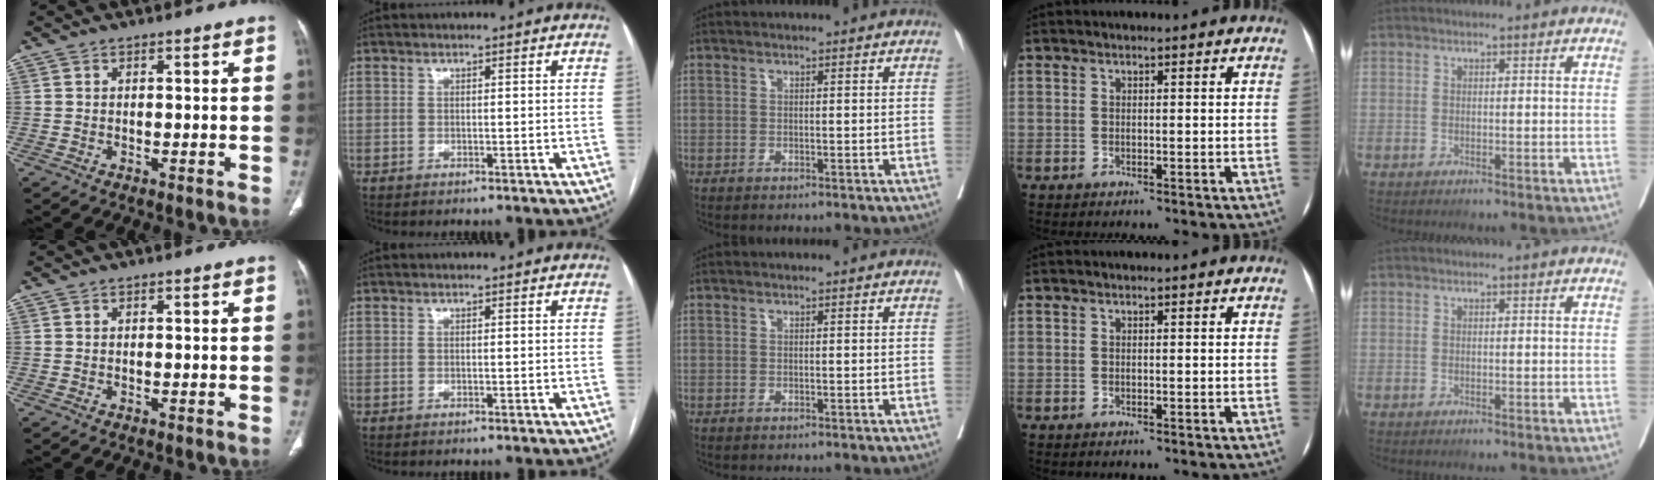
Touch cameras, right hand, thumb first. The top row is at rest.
{}